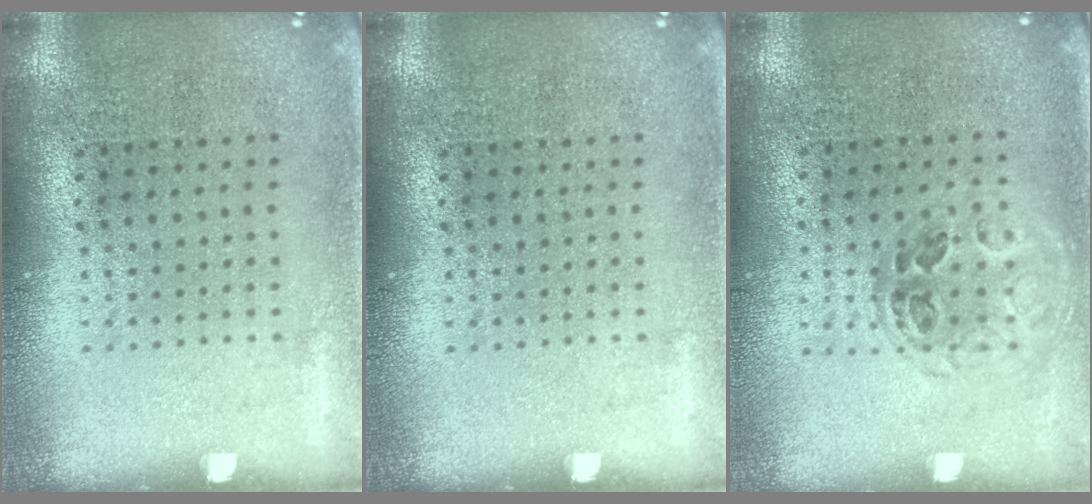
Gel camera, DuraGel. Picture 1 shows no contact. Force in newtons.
{"total": 0.0}
{"total": 0.9, "press": 0.9, "slide": 0.2}